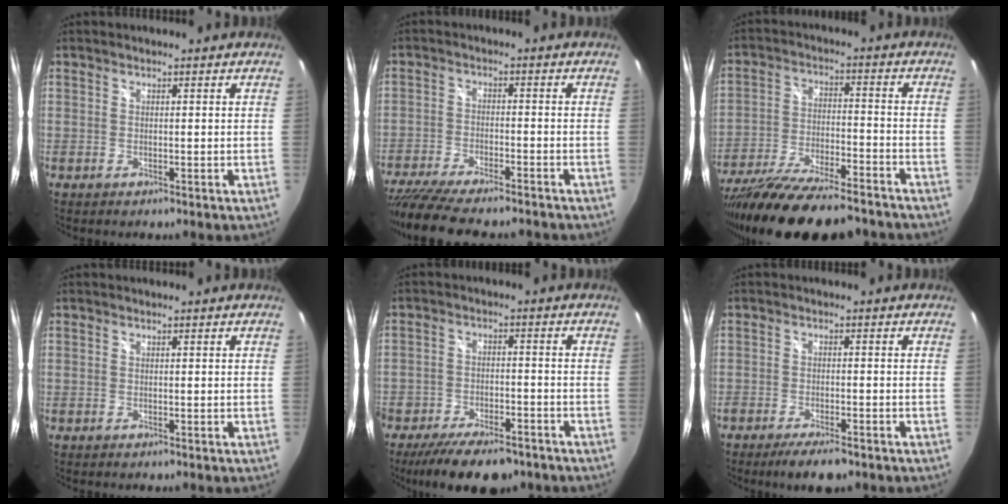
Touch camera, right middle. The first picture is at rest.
{"total": 16.6, "force": [-14.1, 3.0, 8.1], "torque": [-0.168, -0.042, -0.224]}
{"total": 22.7, "force": [-19.1, 4.3, 11.5], "torque": [-0.219, -0.053, -0.299]}
{"total": 0.0}
{"total": 13.8, "force": [-10.7, 5.4, 7.0], "torque": [-0.152, -0.024, -0.165]}
{"total": 6.1, "force": [-4.7, 1.4, 3.6], "torque": [-0.082, -0.011, -0.080]}